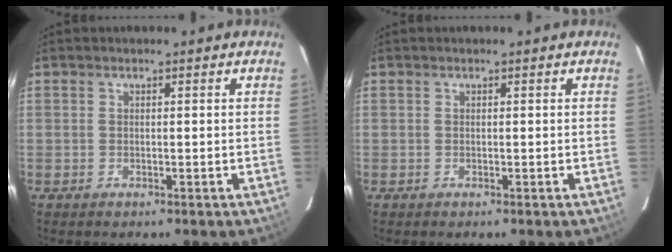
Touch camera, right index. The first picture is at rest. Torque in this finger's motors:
{"motor_torque": [0.00, 0.00, 0.04, 0.00]}